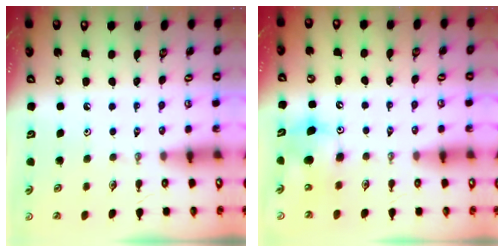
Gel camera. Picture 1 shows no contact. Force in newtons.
{"total": 10.9, "press": 10.8, "slide": 1.5}